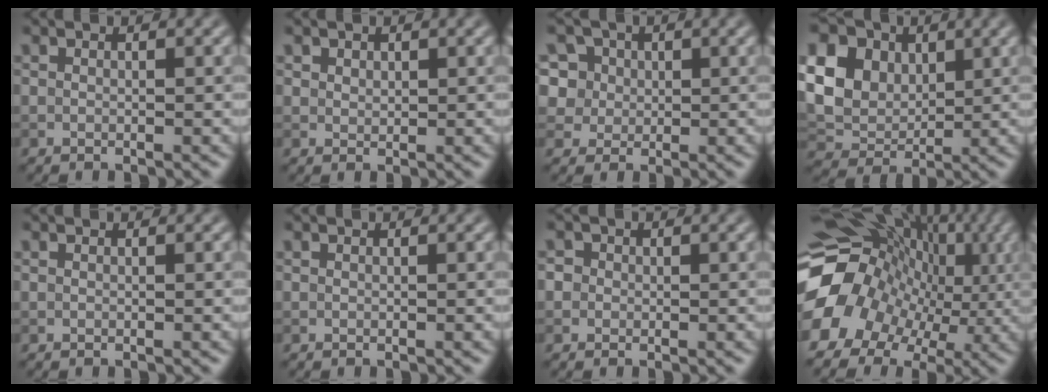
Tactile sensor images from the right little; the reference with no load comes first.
{"total": 1.0, "force": [0.8, 0.7, 0.2], "torque": [-0.005, -0.004, 0.017]}
{"total": 4.4, "force": [2.0, 3.4, 1.8], "torque": [-0.039, 0.015, 0.024]}
{"total": 12.4, "force": [4.1, 9.6, 6.6], "torque": [-0.167, 0.030, 0.077]}
{"total": 0.0}
{"total": 0.0}
{"total": 2.2, "force": [0.7, 1.9, 0.8], "torque": [0.006, 0.013, -0.008]}
{"total": 15.8, "force": [-0.7, 13.1, 8.7], "torque": [-0.167, -0.002, -0.013]}